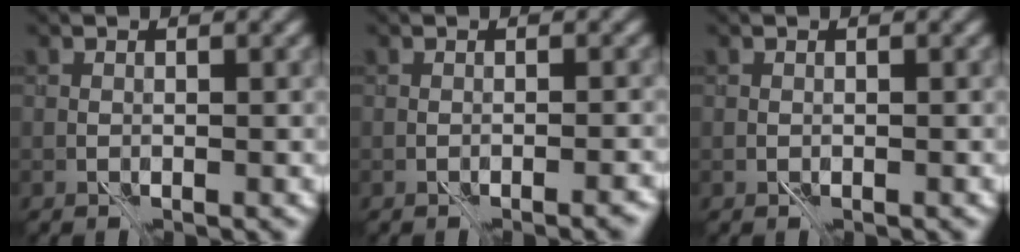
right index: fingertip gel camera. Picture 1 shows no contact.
{"total": 1.6, "force": [-1.4, 0.3, 0.7], "torque": [-0.006, -0.003, -0.017]}
{"total": 0.0}